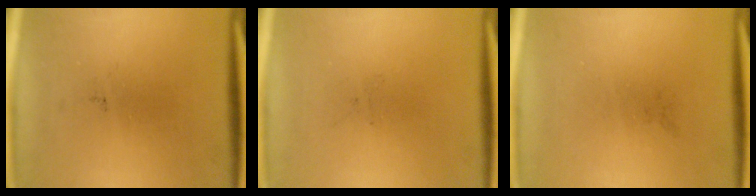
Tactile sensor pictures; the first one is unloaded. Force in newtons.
{"total": 0.0}
{"total": 0.0}